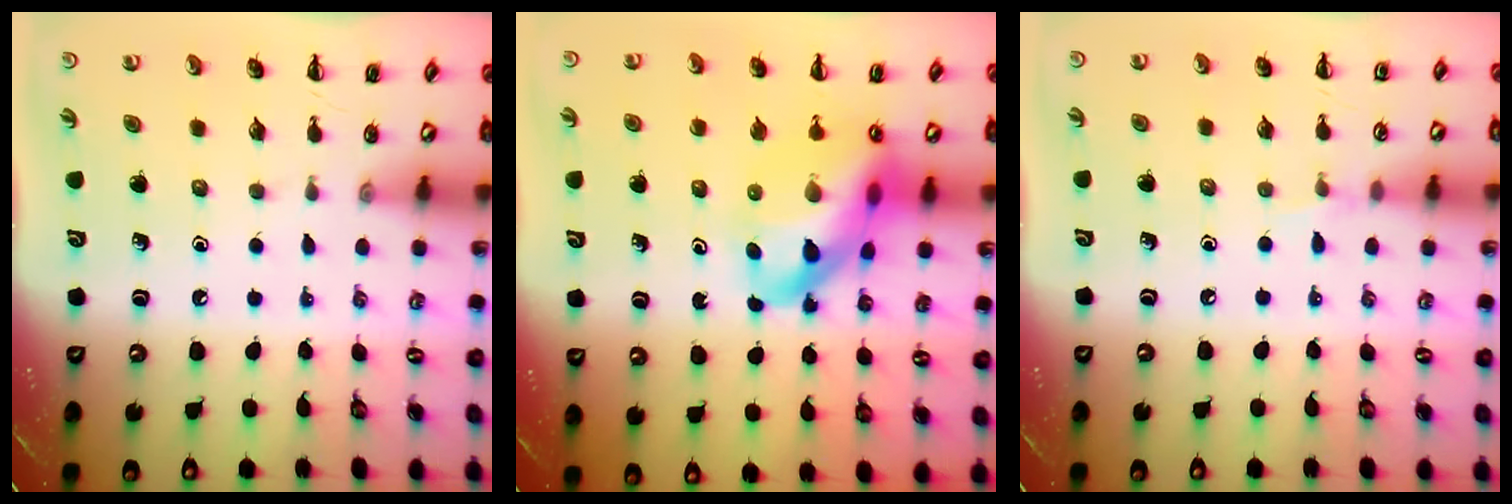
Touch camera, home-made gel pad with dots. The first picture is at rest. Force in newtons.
{"total": 18.0, "press": 17.3, "slide": 4.8}
{"total": 4.0, "press": 3.7, "slide": 1.4}